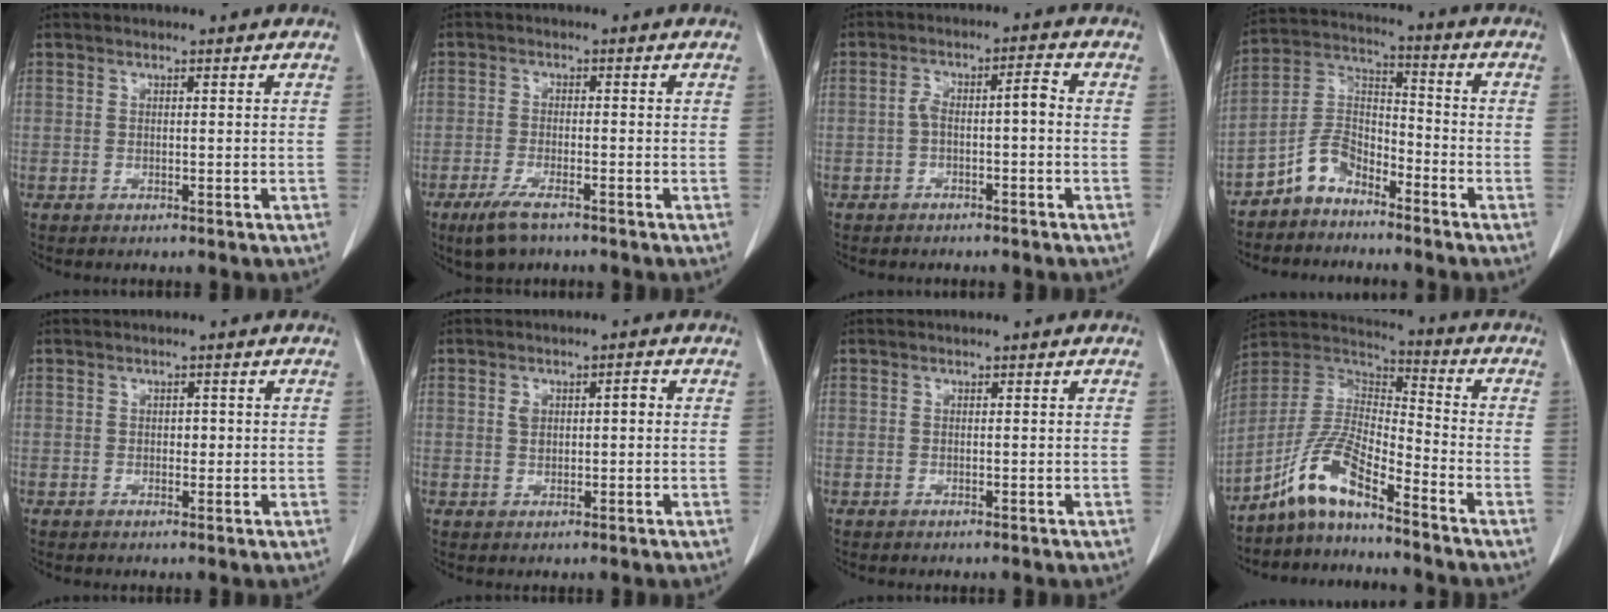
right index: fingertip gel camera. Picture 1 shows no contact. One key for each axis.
{"total": 4.9, "fx": -3.3, "fy": 1.2, "fz": 3.3, "tx": -0.073, "ty": -0.009, "tz": -0.056}
{"total": 4.2, "fx": -0.8, "fy": 1.1, "fz": 4.0, "tx": -0.075, "ty": 0.026, "tz": -0.010}
{"total": 7.2, "fx": -5.5, "fy": 3.8, "fz": 2.7, "tx": -0.055, "ty": 0.022, "tz": -0.110}
{"total": 1.1, "fx": 0.0, "fy": 0.8, "fz": 0.8, "tx": -0.008, "ty": 0.003, "tz": -0.001}
{"total": 3.1, "fx": 0.5, "fy": 1.5, "fz": 2.6, "tx": -0.048, "ty": 0.016, "tz": 0.012}
{"total": 0.0}
{"total": 9.8, "fx": -7.2, "fy": 1.7, "fz": 6.4, "tx": -0.147, "ty": 0.016, "tz": -0.140}